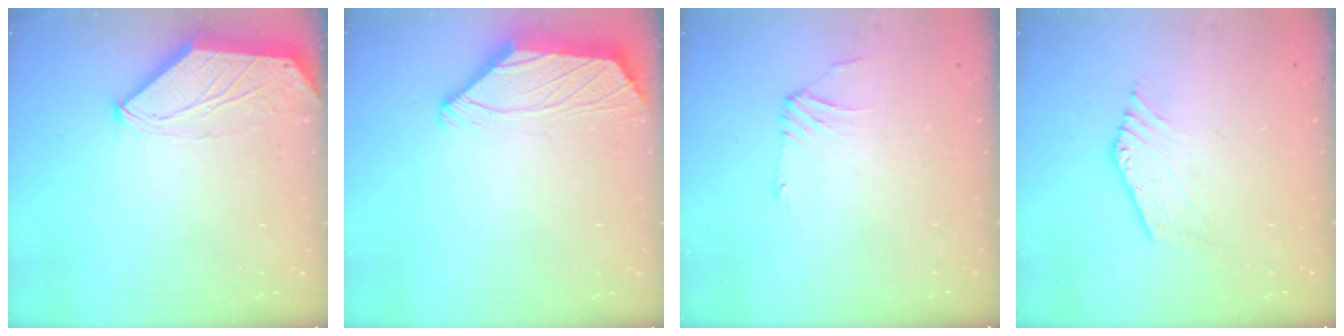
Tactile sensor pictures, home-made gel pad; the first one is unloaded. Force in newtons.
{"total": 2.2, "press": 2.1, "slide": 0.7}
{"total": 1.0, "press": 0.8, "slide": 0.5}
{"total": 2.7, "press": 2.6, "slide": 0.5}